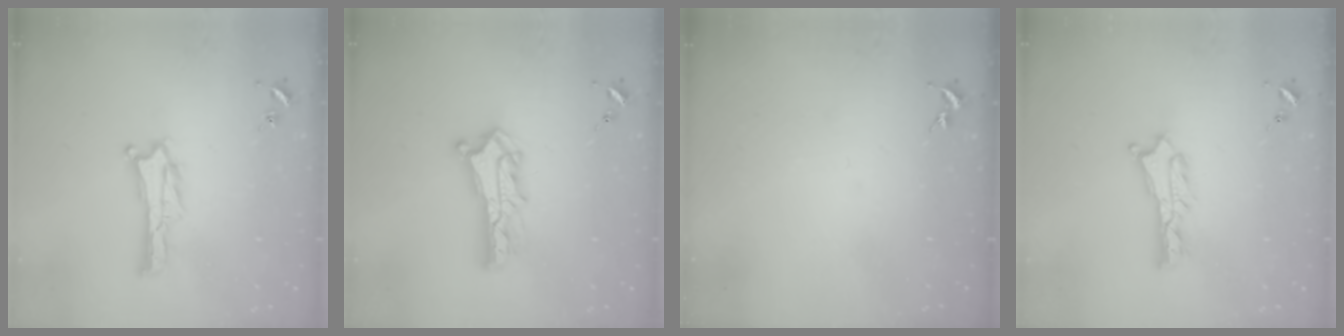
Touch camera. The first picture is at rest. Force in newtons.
{"total": 5.8, "press": 5.8, "slide": 0.4}
{"total": 0.0}
{"total": 1.8, "press": 1.7, "slide": 0.2}